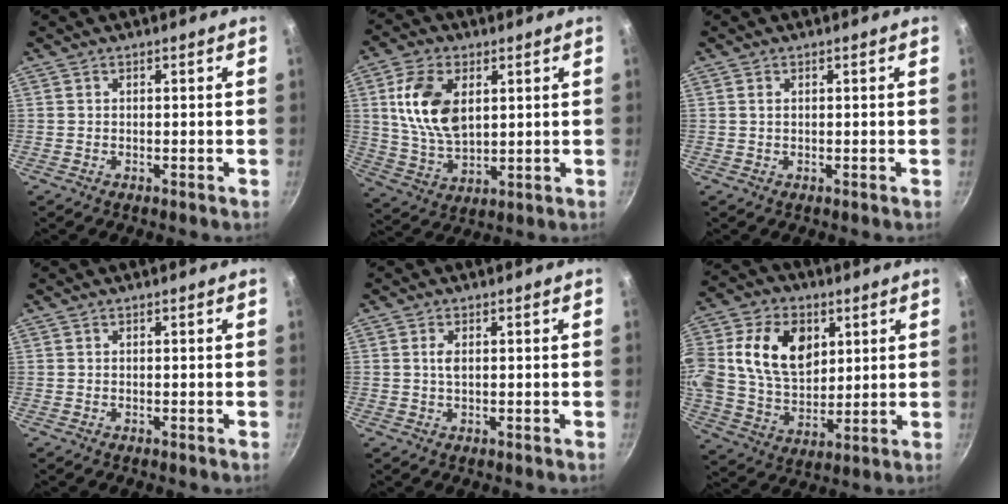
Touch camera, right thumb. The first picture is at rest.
{"total": 13.1, "force": [3.4, 7.9, 9.9], "torque": [-0.174, -0.016, 0.071]}
{"total": 0.8, "force": [0.3, 0.5, 0.6], "torque": [-0.010, 0.002, 0.005]}
{"total": 0.0}
{"total": 1.7, "force": [0.4, 0.9, 1.4], "torque": [-0.028, 0.001, 0.007]}
{"total": 18.6, "force": [5.1, 13.2, 12.1], "torque": [-0.206, 0.001, 0.091]}